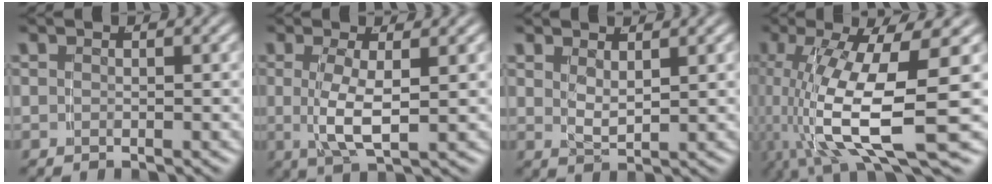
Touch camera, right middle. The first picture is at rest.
{"total": 4.1, "force": [-0.1, 0.9, 4.0], "torque": [-0.085, -0.011, 0.009]}
{"total": 1.9, "force": [1.1, 0.2, 1.5], "torque": [-0.026, -0.009, 0.028]}
{"total": 10.5, "force": [-2.8, 4.0, 9.3], "torque": [-0.176, -0.034, -0.022]}